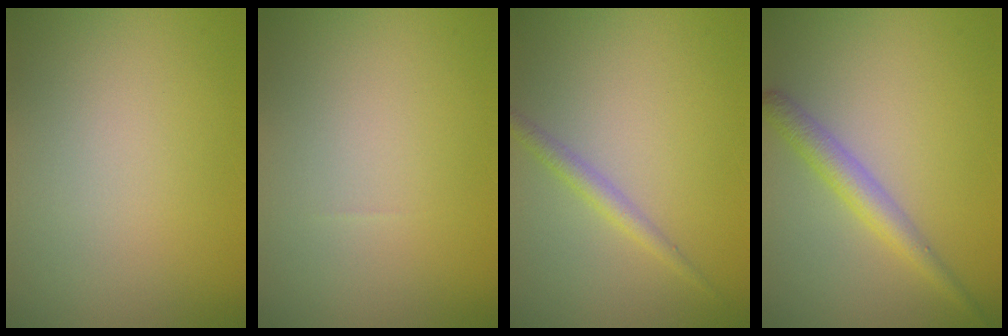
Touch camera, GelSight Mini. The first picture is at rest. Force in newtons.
{"total": 0.0}
{"total": 1.6, "press": 1.6, "slide": 0.1}
{"total": 2.7, "press": 2.7, "slide": 0.1}